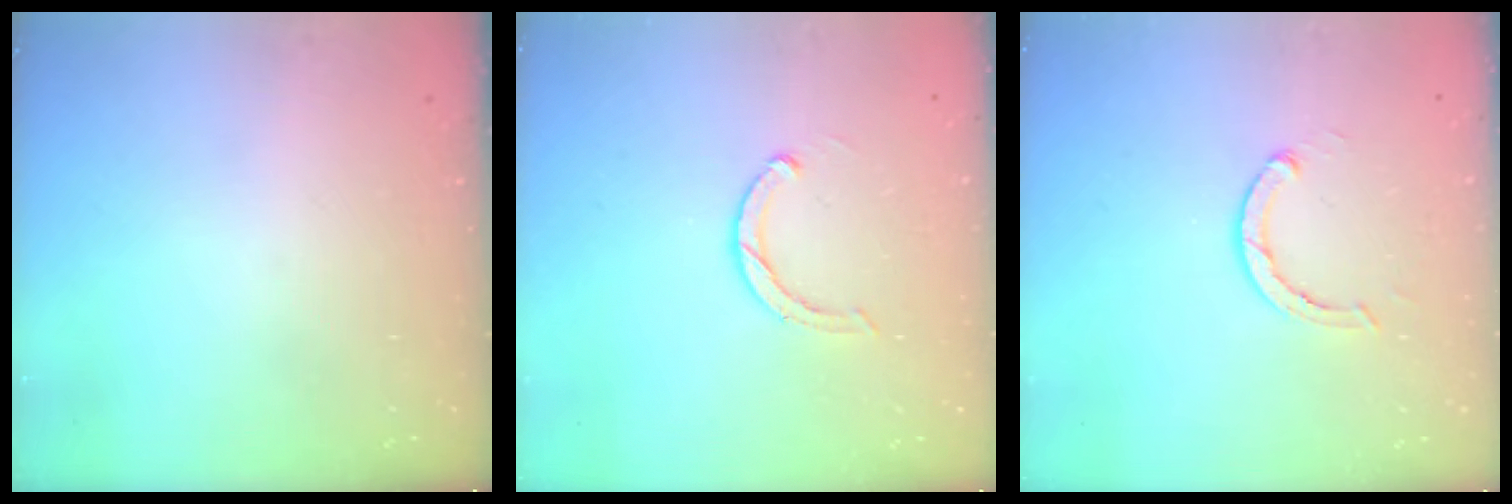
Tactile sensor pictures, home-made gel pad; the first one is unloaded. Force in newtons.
{"total": 3.5, "press": 3.4, "slide": 0.6}
{"total": 2.9, "press": 2.9, "slide": 0.5}